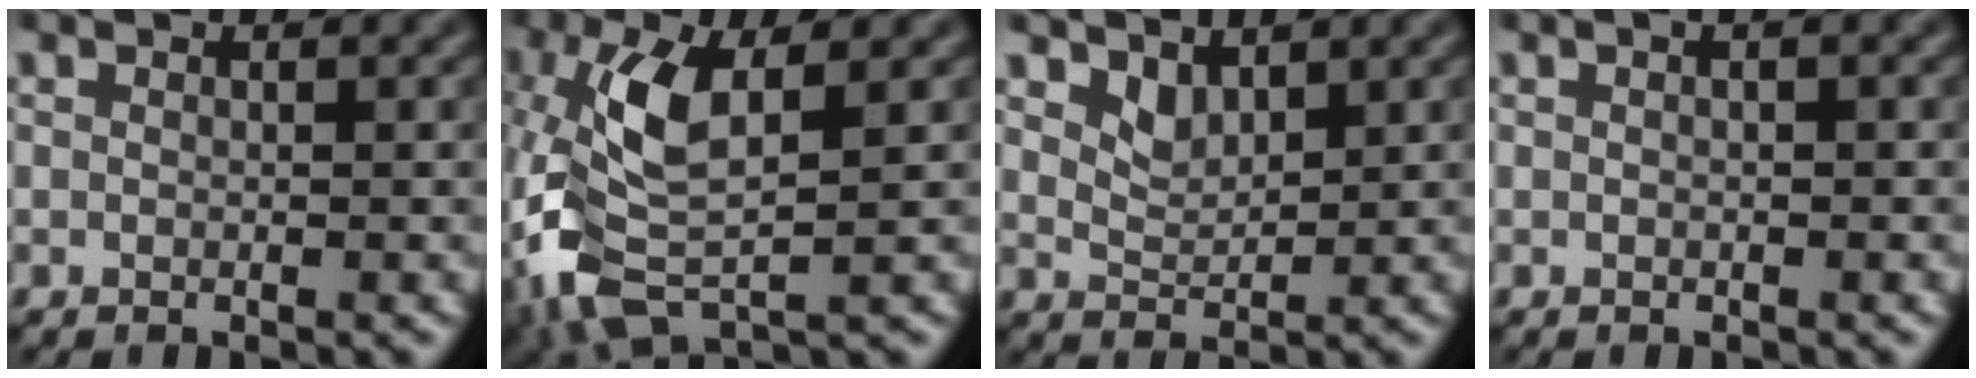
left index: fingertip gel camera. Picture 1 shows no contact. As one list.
[{"total": 8.3, "force": [-1.1, 3.6, 7.3], "torque": [-0.185, 0.002, -0.028]}, {"total": 1.7, "force": [1.5, 0.7, 0.6], "torque": [-0.021, -0.012, 0.031]}, {"total": 1.5, "force": [0.5, 0.6, 1.3], "torque": [-0.011, -0.009, -0.002]}]